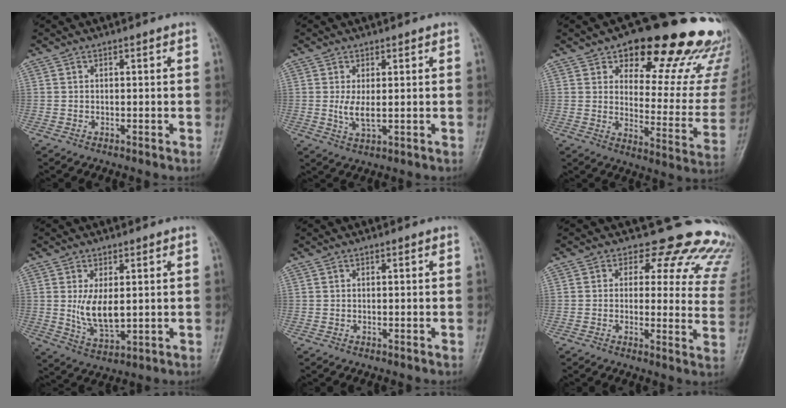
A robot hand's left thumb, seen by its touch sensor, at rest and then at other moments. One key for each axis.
{"total": 3.6, "fx": 0.5, "fy": 1.6, "fz": 3.2, "tx": -0.064, "ty": -0.012, "tz": 0.015}
{"total": 25.5, "fx": 17.1, "fy": 10.2, "fz": 15.9, "tx": -0.153, "ty": -0.087, "tz": 0.219}
{"total": 7.4, "fx": 0.9, "fy": 3.9, "fz": 6.3, "tx": -0.105, "ty": -0.021, "tz": 0.028}
{"total": 0.0}
{"total": 17.3, "fx": 14.0, "fy": 8.1, "fz": 5.9, "tx": -0.014, "ty": -0.089, "tz": 0.125}